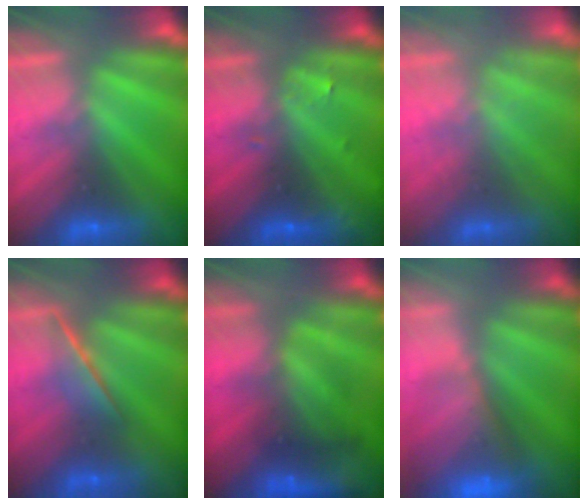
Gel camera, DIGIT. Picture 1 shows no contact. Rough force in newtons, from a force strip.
{"total": 2.9}
{"total": 2.2}
{"total": 1.6}
{"total": 8.6}
{"total": 7.8}